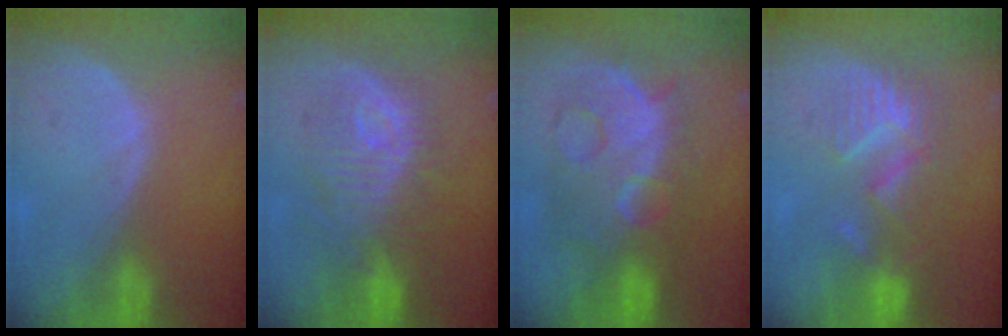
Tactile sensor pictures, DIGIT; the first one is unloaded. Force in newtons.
{"total": 10.0, "press": 10.0, "slide": 0.8}
{"total": 10.8, "press": 10.8, "slide": 1.0}
{"total": 8.9, "press": 8.0, "slide": 3.7}